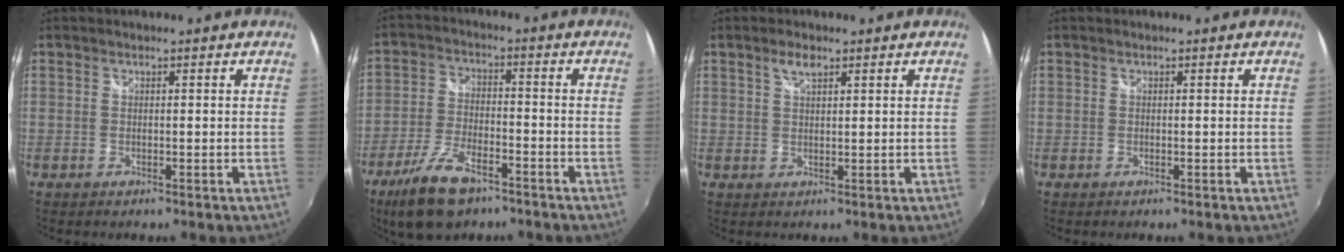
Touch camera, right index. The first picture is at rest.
{"total": 11.7, "force": [-7.8, 4.9, 7.2], "torque": [-0.168, -0.016, -0.145]}
{"total": 2.5, "force": [1.5, 1.0, 1.7], "torque": [-0.029, 0.005, 0.027]}
{"total": 0.0}